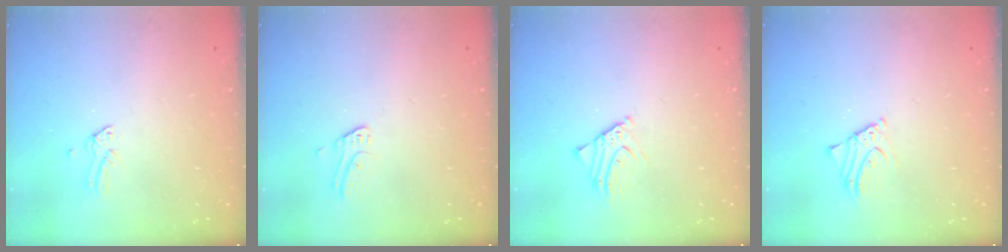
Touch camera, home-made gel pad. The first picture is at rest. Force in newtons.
{"total": 2.8, "press": 2.8, "slide": 0.2}
{"total": 2.8, "press": 2.8, "slide": 0.2}
{"total": 1.8, "press": 1.8, "slide": 0.2}